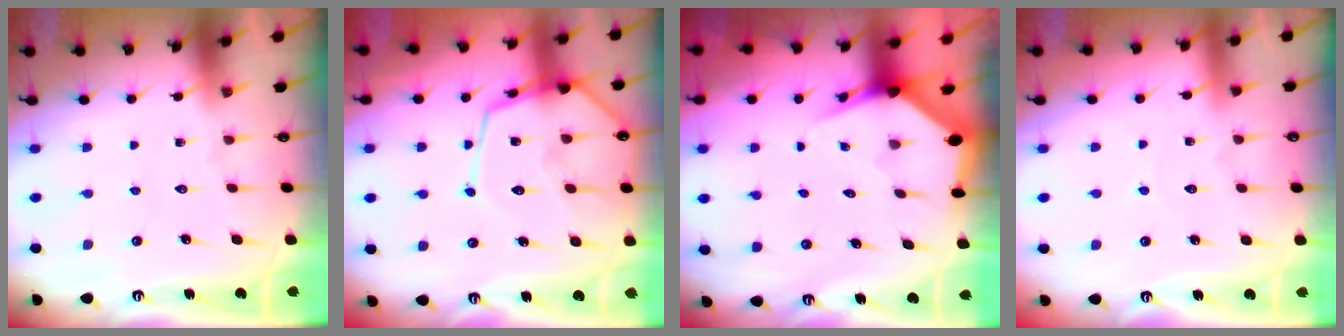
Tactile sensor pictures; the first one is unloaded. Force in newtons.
{"total": 13.8, "press": 13.7, "slide": 1.3}
{"total": 3.4, "press": 3.4, "slide": 0.4}
{"total": 2.1, "press": 2.1, "slide": 0.2}